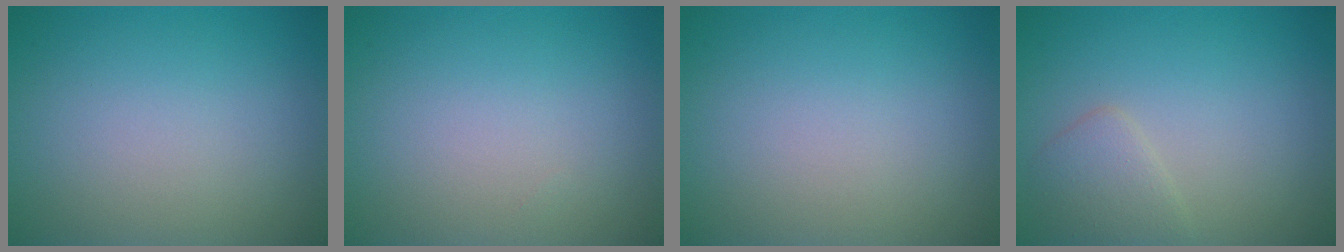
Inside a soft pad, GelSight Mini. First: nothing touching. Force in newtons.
{"total": 0.0}
{"total": 0.0}
{"total": 2.0, "press": 2.0, "slide": 0.0}